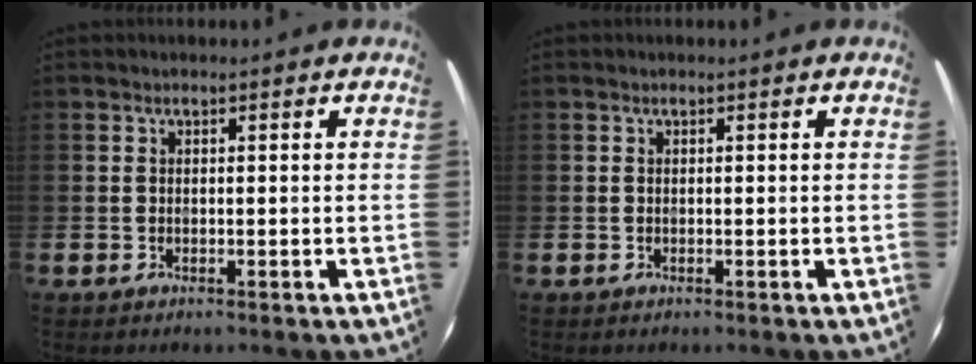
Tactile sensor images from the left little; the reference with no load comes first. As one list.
[{"total": 0.0}]